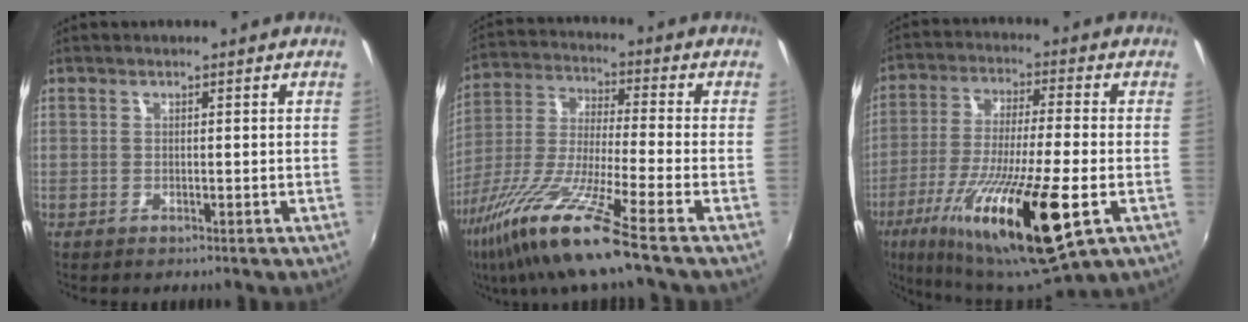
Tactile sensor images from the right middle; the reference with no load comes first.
{"total": 16.8, "force": [-11.5, -0.1, 12.3], "torque": [-0.255, -0.039, -0.216]}
{"total": 23.2, "force": [-10.4, 4.5, 20.2], "torque": [-0.377, -0.062, -0.180]}